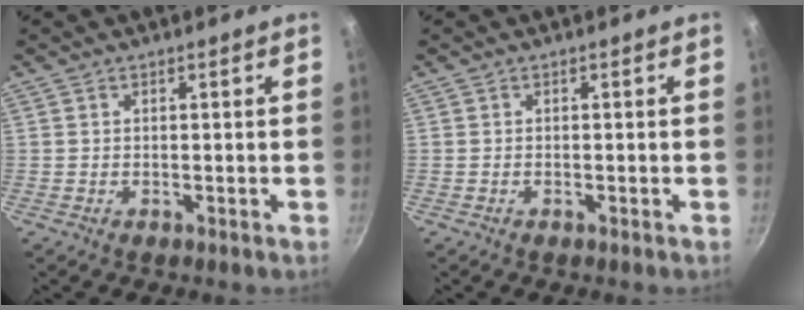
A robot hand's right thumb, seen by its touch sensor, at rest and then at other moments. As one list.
[{"total": 0.0}]